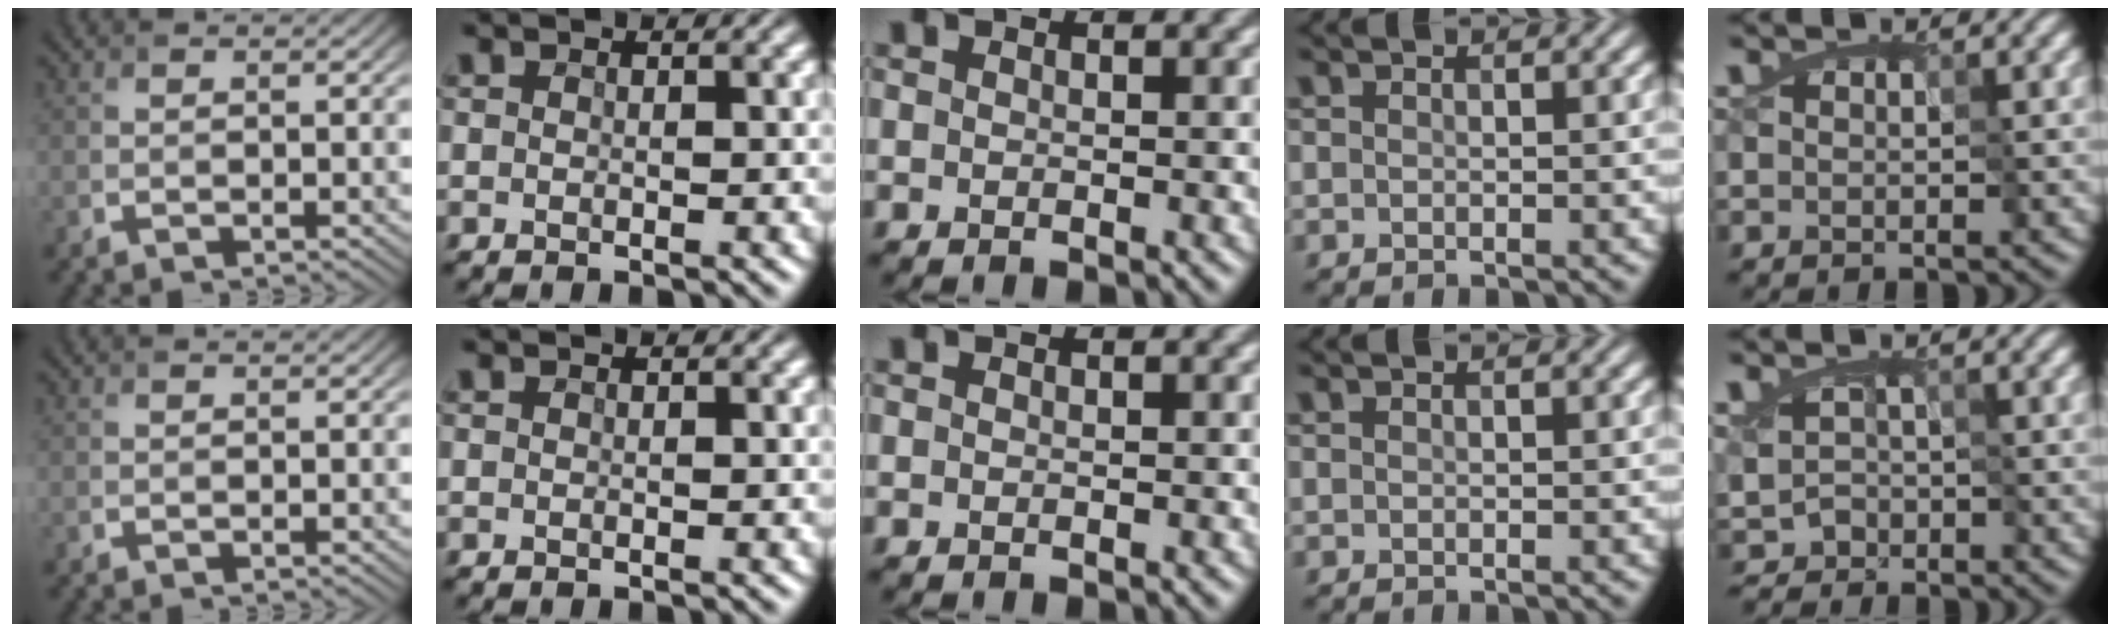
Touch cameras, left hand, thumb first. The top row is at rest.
{"little": {"total": 1.6, "force": [-1.4, 0.7, -0.3], "torque": [0.022, -0.002, -0.012]}}